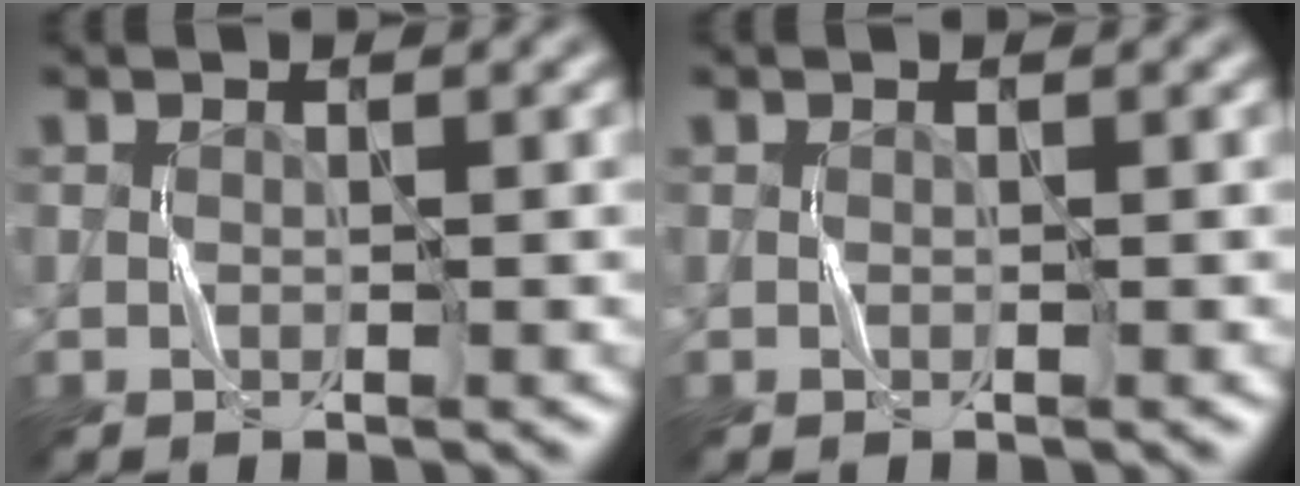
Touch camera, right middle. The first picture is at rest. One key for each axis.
{"total": 0.0}